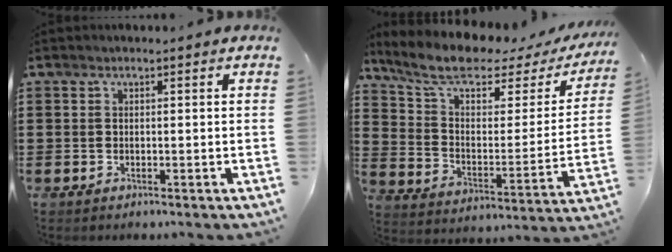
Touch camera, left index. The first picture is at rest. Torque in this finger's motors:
{"motor_torque": [2.14, 0.00, 0.78, 0.18]}